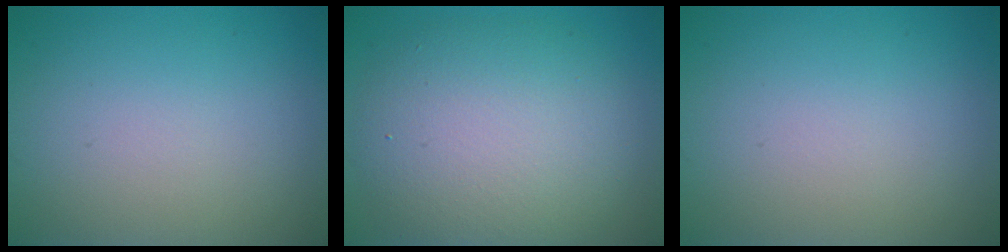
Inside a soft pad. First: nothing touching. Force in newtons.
{"total": 8.6, "press": 8.6, "slide": 0.3}
{"total": 0.0}